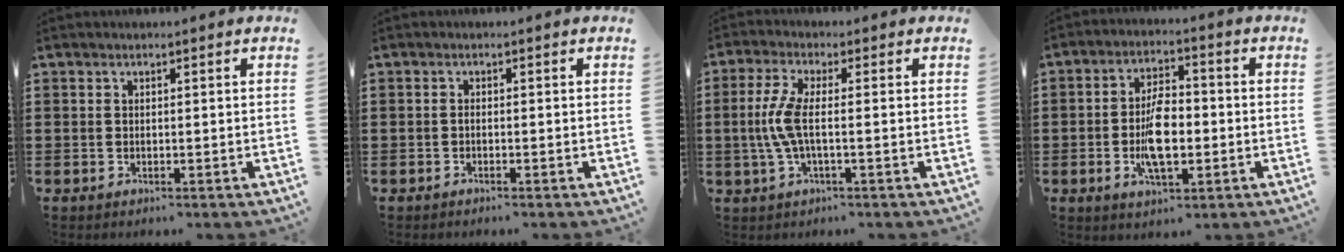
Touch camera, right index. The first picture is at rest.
{"total": 0.8, "force": [-0.6, -0.1, 0.4], "torque": [-0.010, -0.006, -0.012]}
{"total": 5.7, "force": [-0.6, 1.3, 5.5], "torque": [-0.136, -0.012, -0.025]}
{"total": 7.9, "force": [-1.4, 3.6, 6.9], "torque": [-0.130, 0.000, -0.028]}